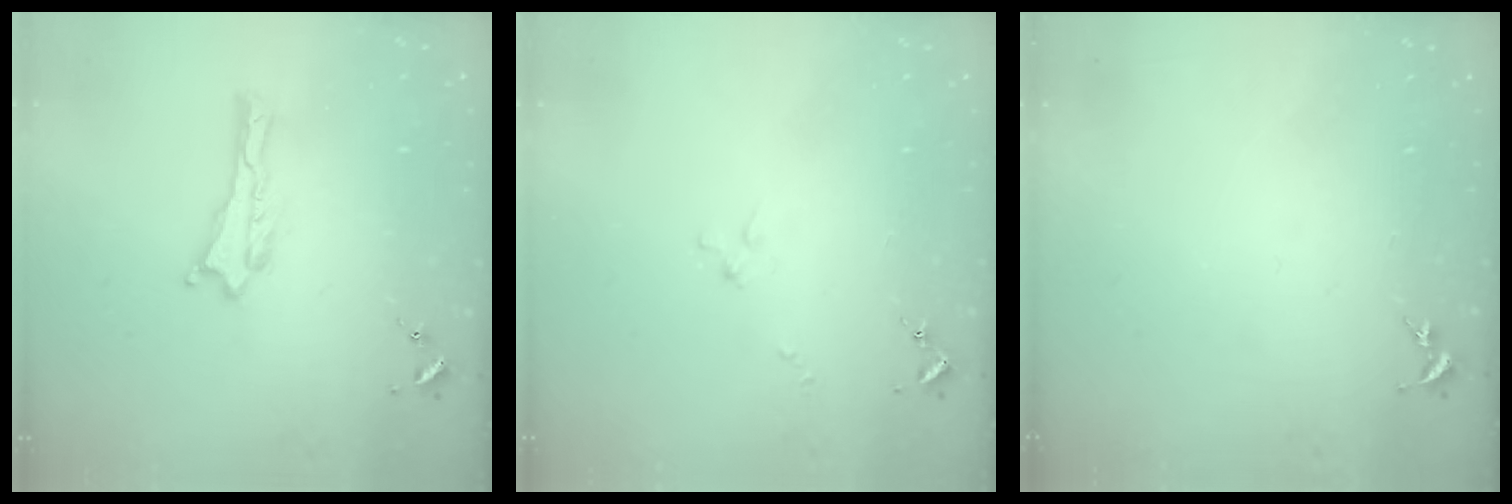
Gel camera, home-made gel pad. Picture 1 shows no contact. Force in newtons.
{"total": 1.3, "press": 1.2, "slide": 0.1}
{"total": 0.0}